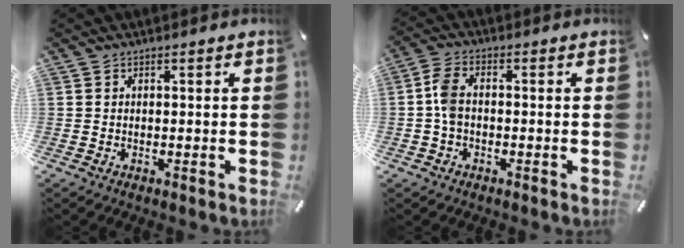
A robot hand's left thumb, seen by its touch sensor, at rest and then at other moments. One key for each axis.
{"total": 5.1, "fx": -0.5, "fy": 3.1, "fz": 4.0, "tx": -0.084, "ty": 0.005, "tz": -0.011}